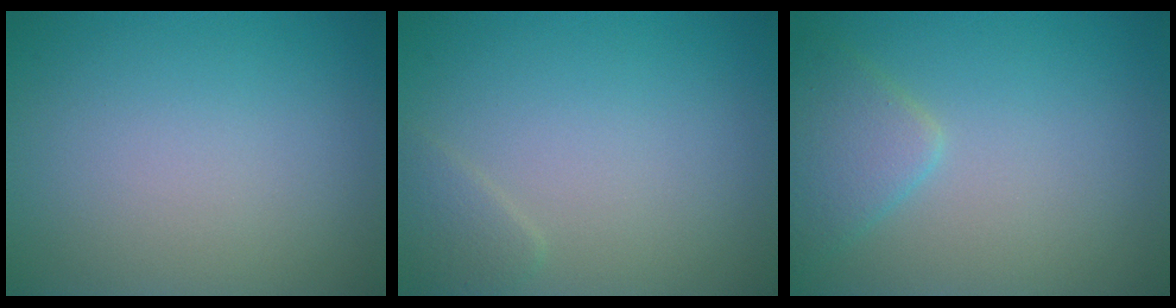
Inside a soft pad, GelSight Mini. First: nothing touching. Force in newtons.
{"total": 1.2, "press": 1.2, "slide": 0.0}
{"total": 2.9, "press": 2.9, "slide": 0.0}